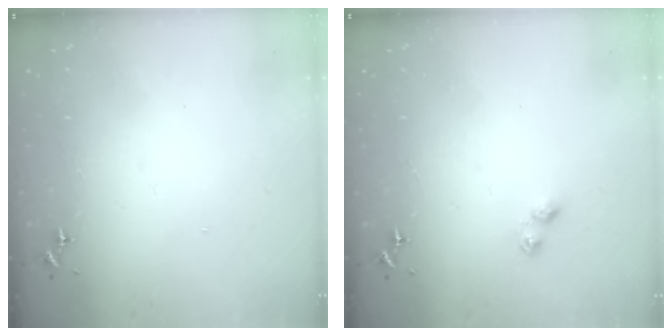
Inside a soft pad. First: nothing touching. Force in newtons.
{"total": 2.8, "press": 2.7, "slide": 0.4}